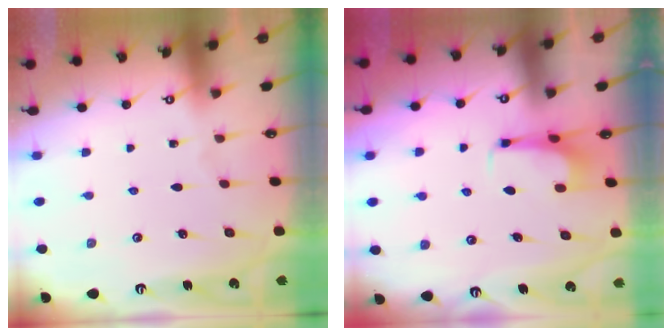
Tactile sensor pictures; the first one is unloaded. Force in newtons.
{"total": 5.0, "press": 4.9, "slide": 1.0}